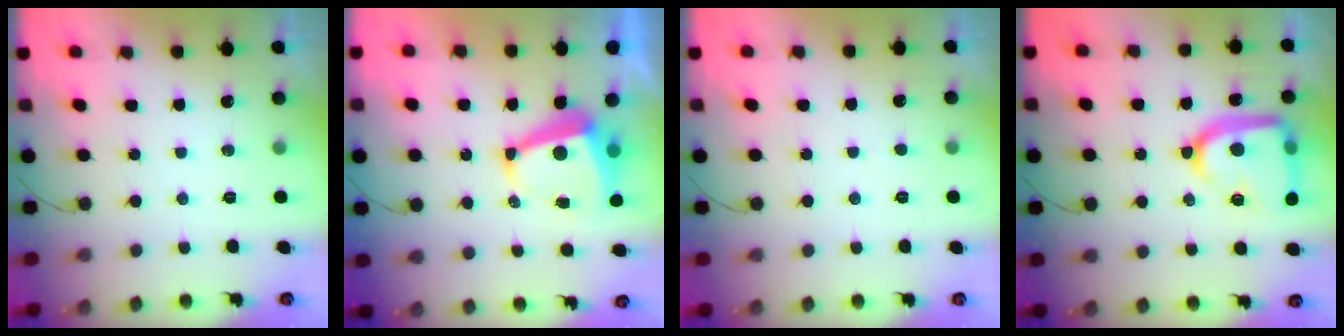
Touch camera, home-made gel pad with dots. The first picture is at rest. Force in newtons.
{"total": 8.2, "press": 8.0, "slide": 1.3}
{"total": 0.7, "press": 0.7, "slide": 0.1}
{"total": 20.3, "press": 20.2, "slide": 2.1}